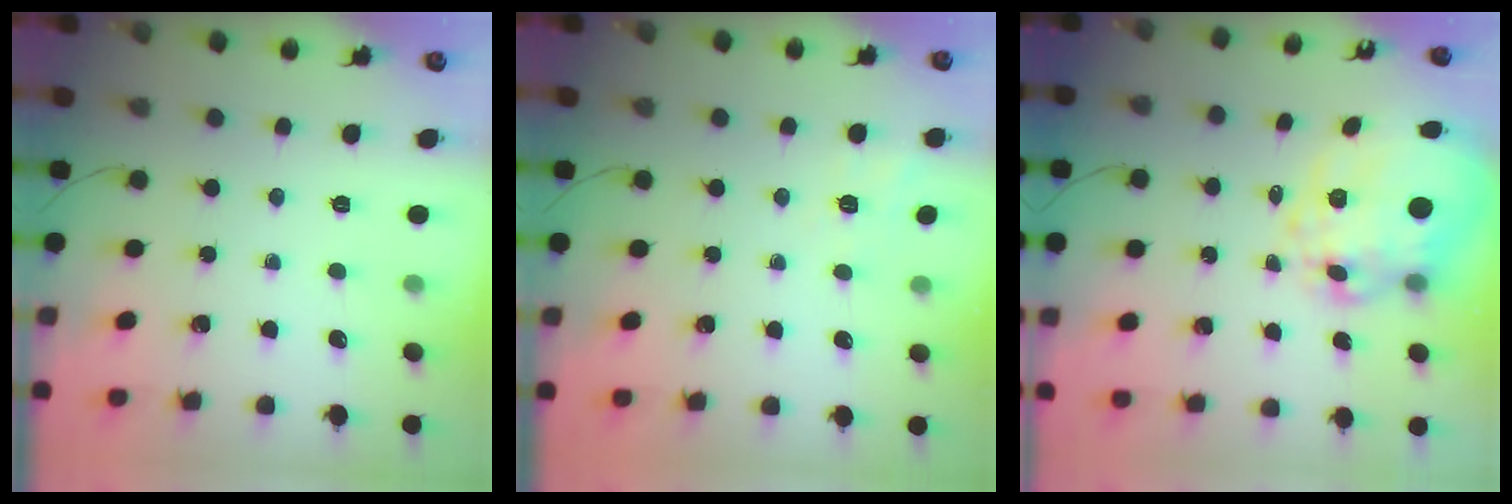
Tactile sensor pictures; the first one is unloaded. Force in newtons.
{"total": 2.3, "press": 0.6, "slide": 2.2}
{"total": 16.9, "press": 16.6, "slide": 3.5}